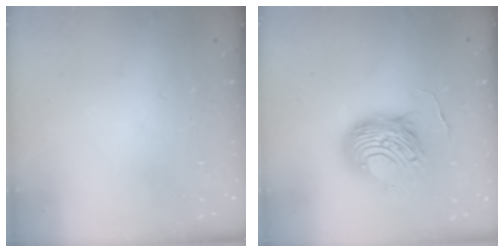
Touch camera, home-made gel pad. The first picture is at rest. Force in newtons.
{"total": 11.0, "press": 11.0, "slide": 0.8}